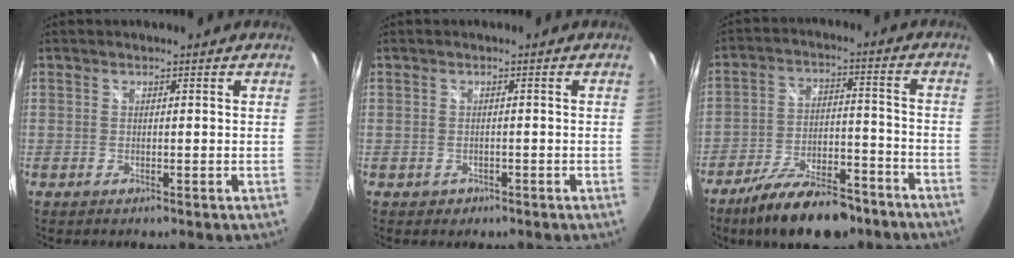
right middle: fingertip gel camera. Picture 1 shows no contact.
{"total": 1.3, "force": [-0.7, 1.1, 0.3], "torque": [-0.007, -0.002, -0.007]}
{"total": 16.0, "force": [-12.2, 5.7, 8.8], "torque": [-0.161, -0.008, -0.188]}